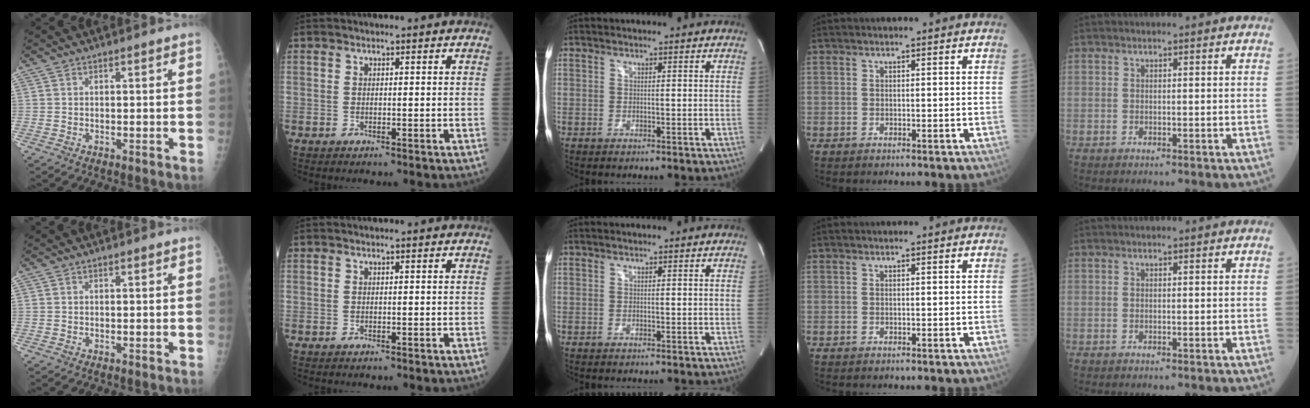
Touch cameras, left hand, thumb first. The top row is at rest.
{}